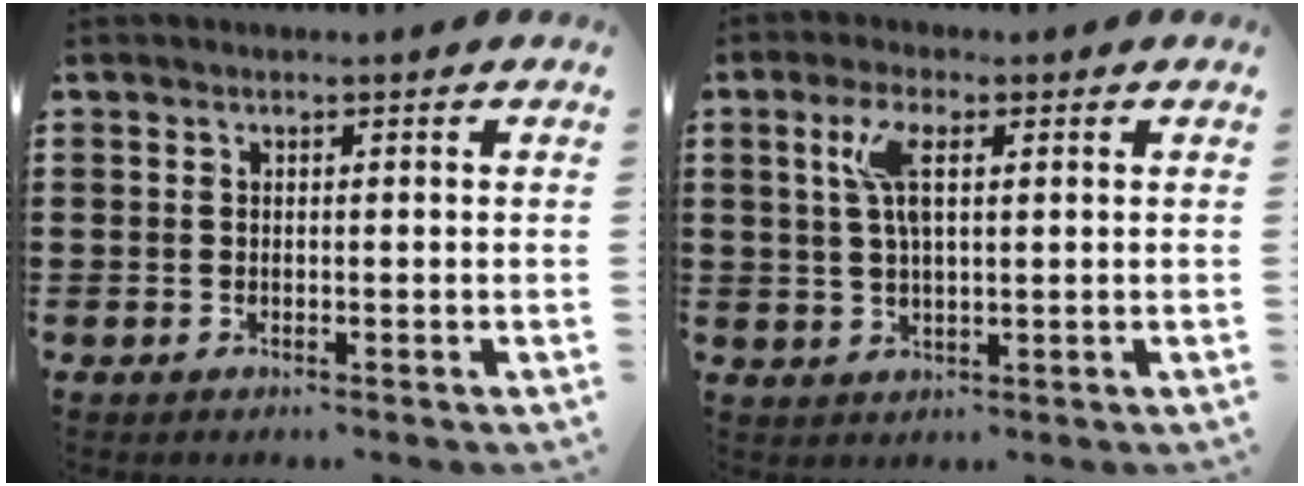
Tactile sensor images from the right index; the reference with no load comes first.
{"total": 5.6, "force": [1.8, 1.9, 4.9], "torque": [-0.106, 0.010, 0.029]}